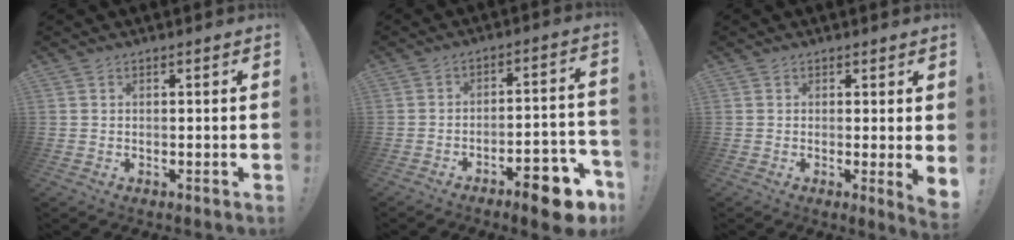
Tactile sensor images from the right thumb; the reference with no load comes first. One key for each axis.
{"total": 11.8, "fx": -8.4, "fy": 3.1, "fz": 7.7, "tx": -0.090, "ty": 0.063, "tz": -0.134}
{"total": 3.5, "fx": 0.9, "fy": 0.3, "fz": 3.4, "tx": -0.038, "ty": -0.016, "tz": 0.018}